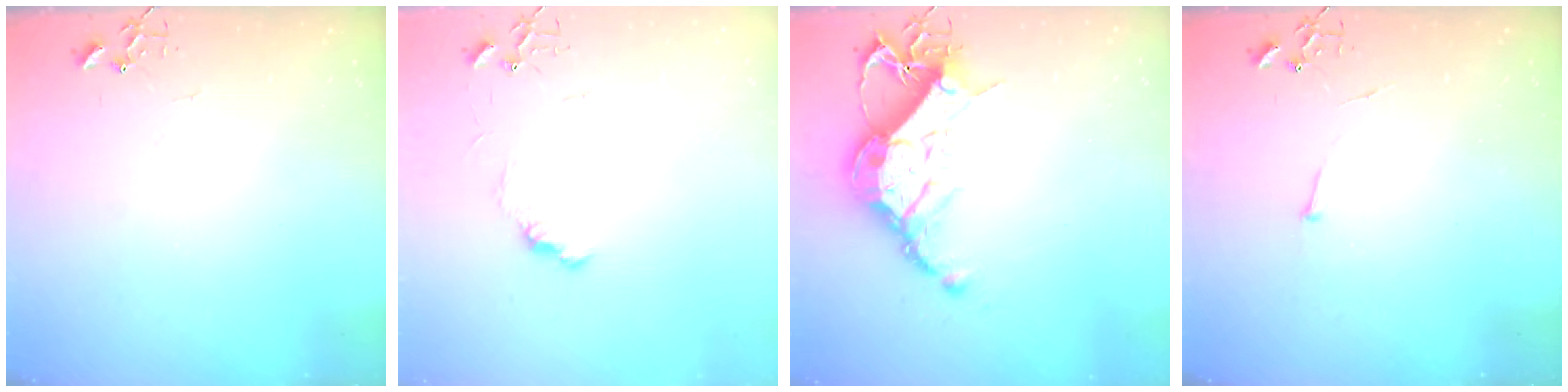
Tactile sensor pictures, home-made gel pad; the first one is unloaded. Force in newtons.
{"total": 8.7, "press": 8.7, "slide": 0.7}
{"total": 15.5, "press": 15.5, "slide": 1.4}
{"total": 2.9, "press": 2.9, "slide": 0.4}